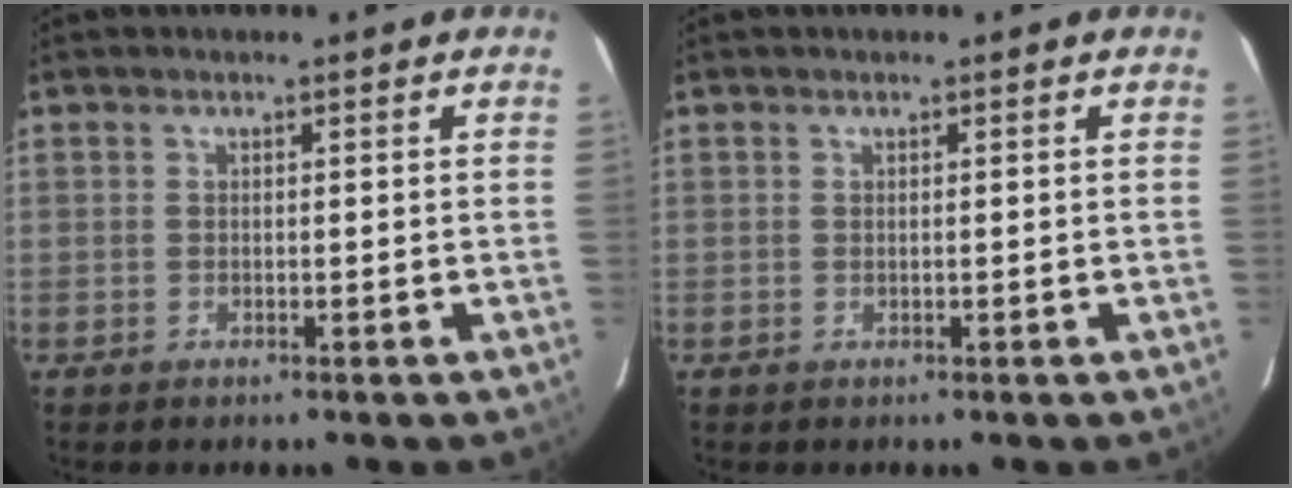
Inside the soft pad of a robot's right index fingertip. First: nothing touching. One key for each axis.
{"total": 0.0}